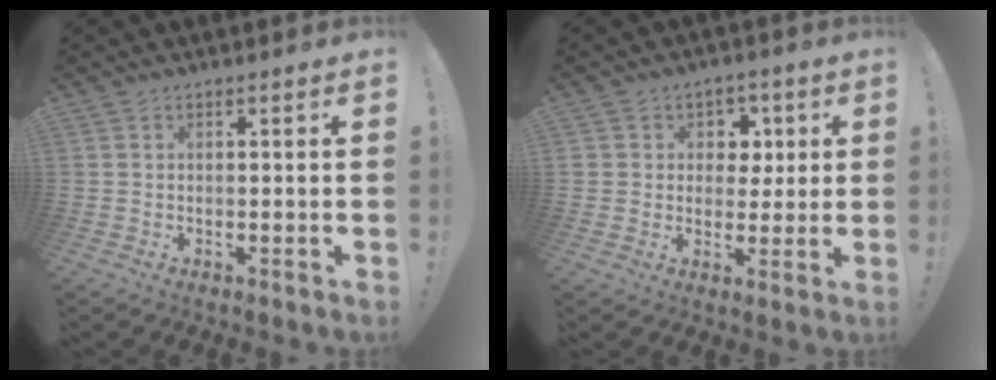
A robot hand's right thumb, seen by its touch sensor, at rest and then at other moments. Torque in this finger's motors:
{"motor_torque": [0.38, 0.26, 0.29, -0.21, 0.00]}